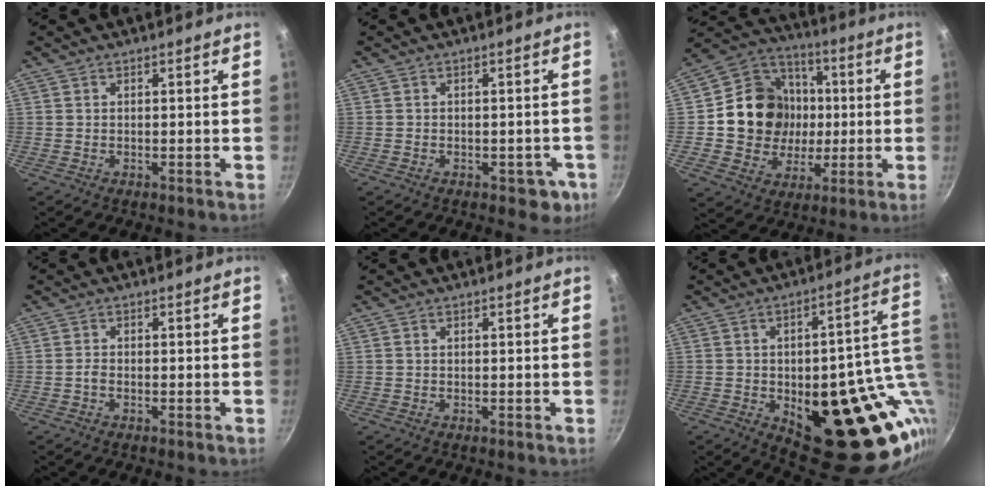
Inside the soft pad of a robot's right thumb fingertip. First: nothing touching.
{"total": 4.6, "force": [-1.7, 3.0, 3.0], "torque": [-0.012, 0.015, -0.008]}
{"total": 17.9, "force": [0.4, 16.0, 7.8], "torque": [-0.105, 0.021, 0.006]}
{"total": 0.9, "force": [-0.5, 0.3, 0.6], "torque": [-0.016, 0.005, -0.014]}
{"total": 0.0}
{"total": 28.4, "force": [-4.0, 13.9, 24.4], "torque": [-0.246, -0.009, -0.029]}